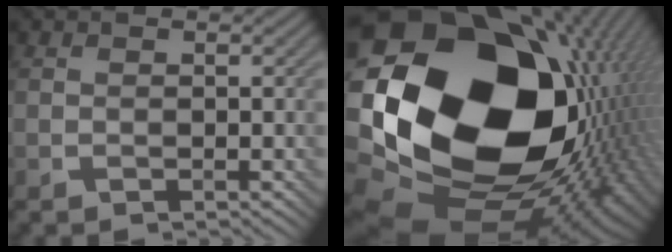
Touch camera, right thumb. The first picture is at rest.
{"total": 23.9, "force": [1.4, 17.3, 16.4], "torque": [-0.335, -0.049, 0.049]}